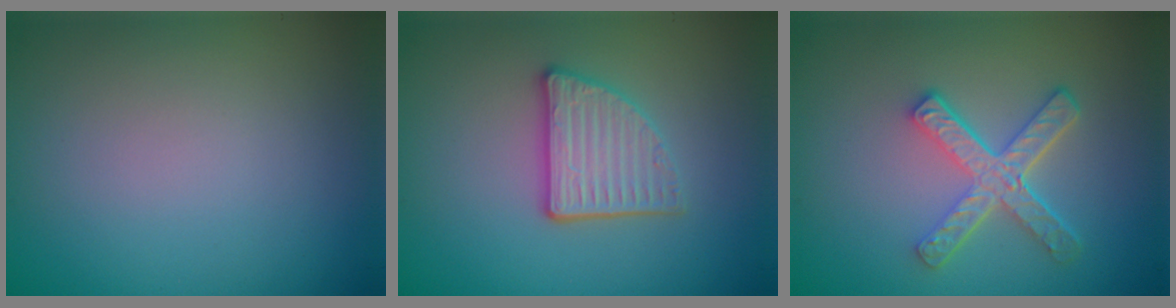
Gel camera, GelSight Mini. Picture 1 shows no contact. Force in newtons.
{"total": 3.6, "press": 3.0, "slide": 1.9}
{"total": 4.6, "press": 3.3, "slide": 3.2}